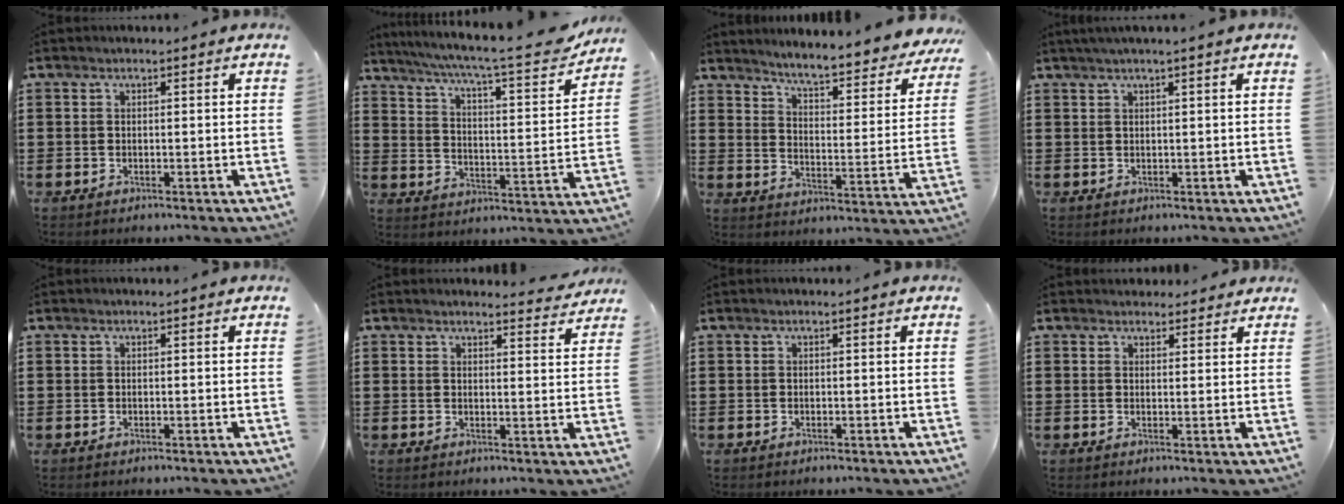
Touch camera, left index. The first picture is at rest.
{"total": 7.9, "force": [6.5, 0.6, 4.4], "torque": [-0.098, -0.045, 0.101]}
{"total": 4.9, "force": [4.6, -0.5, 1.7], "torque": [-0.048, -0.047, 0.067]}
{"total": 1.1, "force": [0.6, -0.1, 0.9], "torque": [-0.016, 0.000, 0.010]}
{"total": 0.0}
{"total": 2.6, "force": [2.5, 0.2, 0.3], "torque": [-0.005, -0.011, 0.046]}
{"total": 0.0}
{"total": 2.1, "force": [2.0, 0.8, 0.1], "torque": [0.001, -0.002, 0.037]}